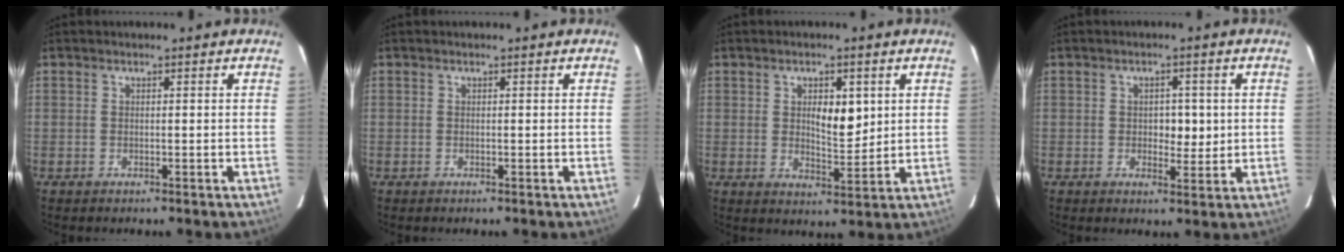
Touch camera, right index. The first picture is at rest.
{"total": 0.0}
{"total": 5.7, "force": [1.6, 2.3, 5.0], "torque": [-0.076, -0.003, 0.028]}
{"total": 3.7, "force": [0.3, 2.3, 3.0], "torque": [-0.035, 0.000, 0.008]}